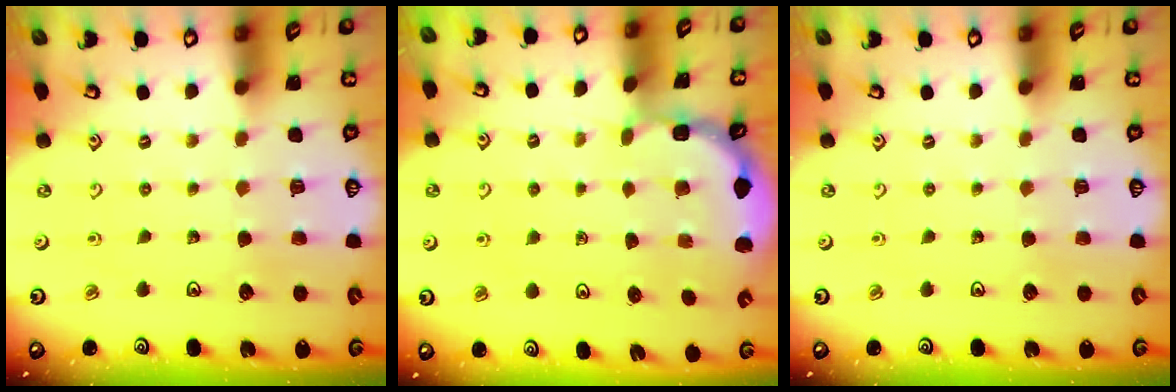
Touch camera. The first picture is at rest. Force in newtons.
{"total": 1.6, "press": 1.6, "slide": 0.2}
{"total": 0.0}